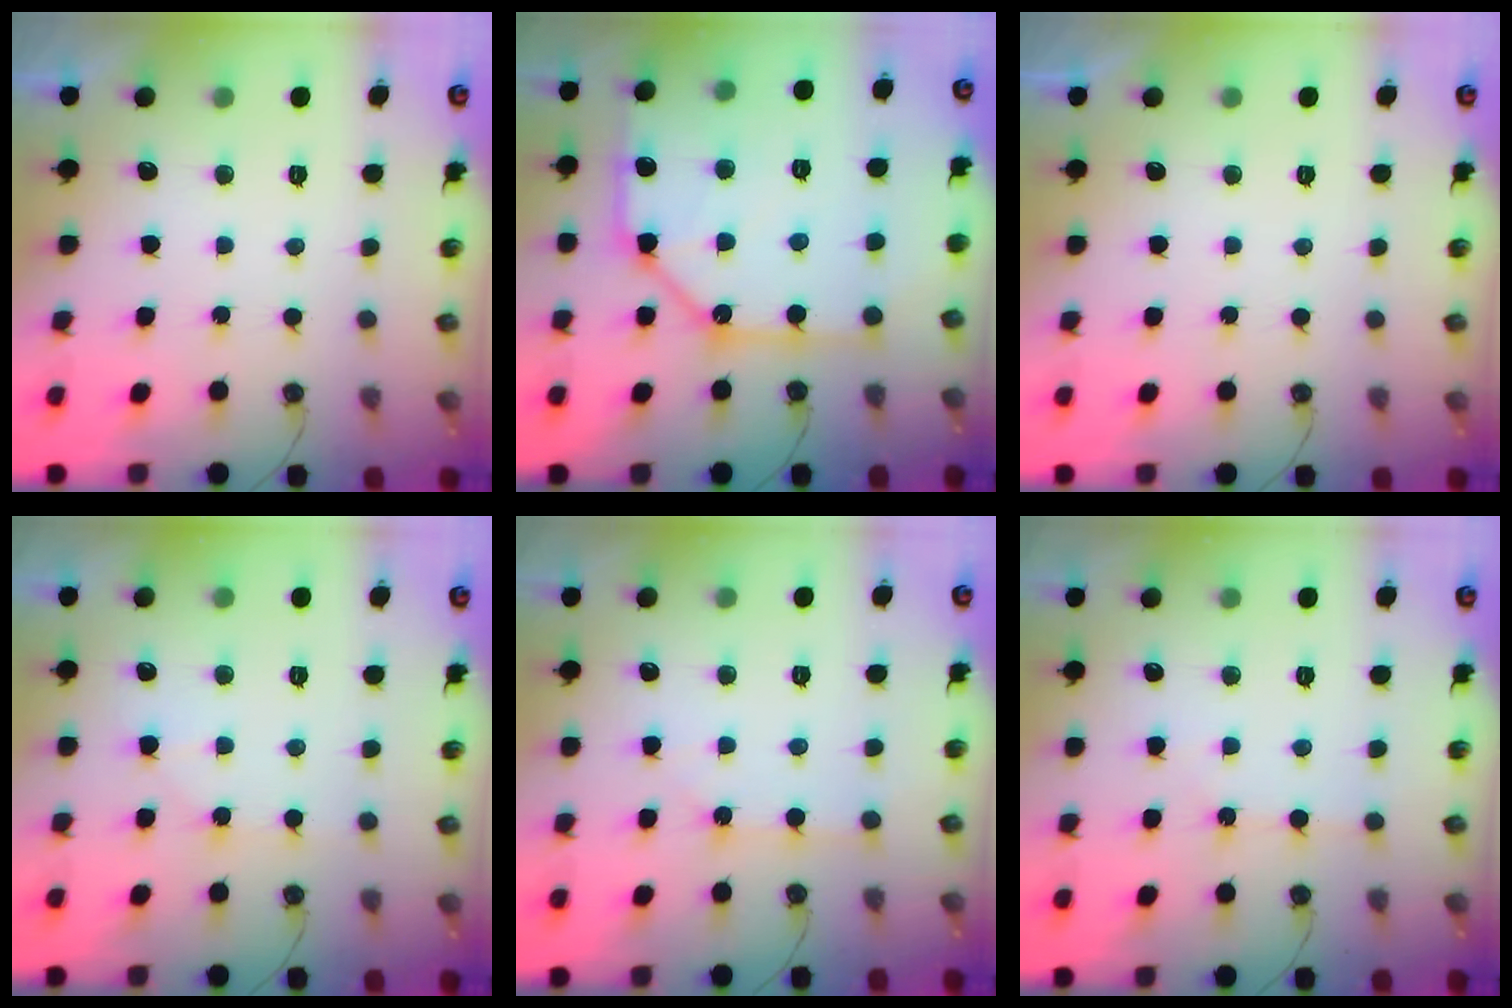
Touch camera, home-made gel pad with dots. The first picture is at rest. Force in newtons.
{"total": 18.4, "press": 18.3, "slide": 1.9}
{"total": 0.0}
{"total": 3.8, "press": 3.8, "slide": 0.5}
{"total": 1.7, "press": 1.7, "slide": 0.1}
{"total": 1.9, "press": 1.8, "slide": 0.3}